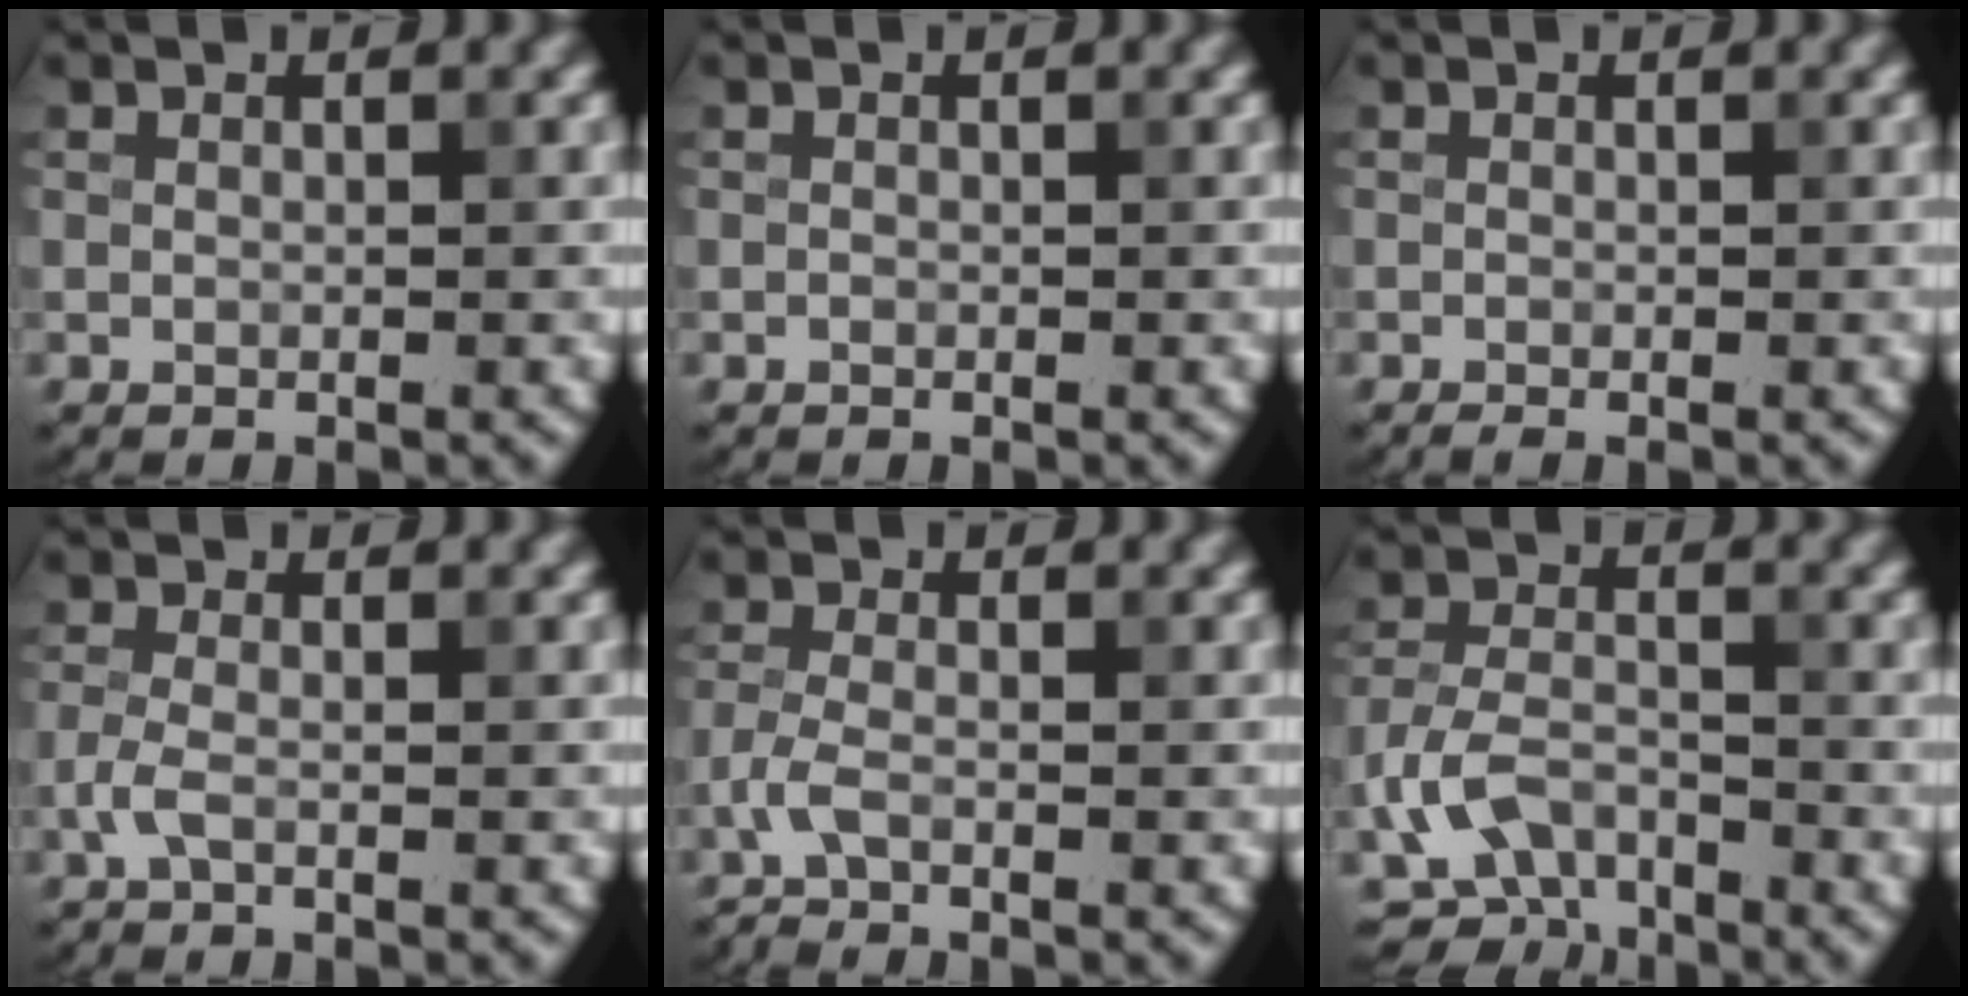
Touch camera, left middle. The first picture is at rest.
{"total": 0.0}
{"total": 0.6, "force": [-0.4, 0.1, 0.4], "torque": [-0.005, -0.001, -0.007]}
{"total": 1.4, "force": [-0.8, 0.3, 1.2], "torque": [-0.029, 0.001, -0.022]}
{"total": 1.8, "force": [-1.3, 0.3, 1.2], "torque": [-0.031, -0.005, -0.040]}
{"total": 5.3, "force": [-3.0, 3.1, 3.0], "torque": [-0.063, -0.001, -0.066]}